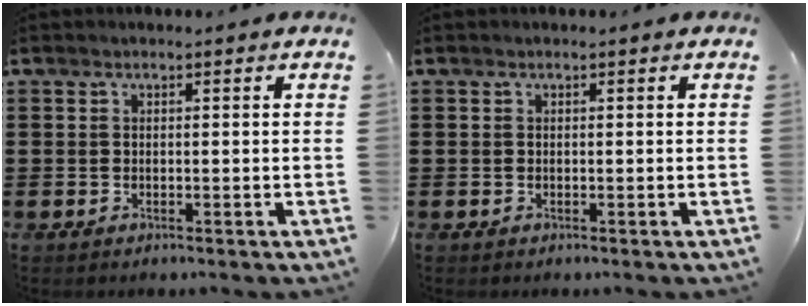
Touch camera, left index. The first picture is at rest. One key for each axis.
{"total": 0.0}